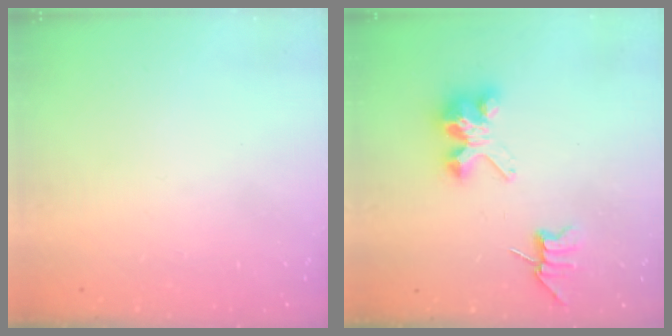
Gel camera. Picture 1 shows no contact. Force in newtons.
{"total": 7.8, "press": 7.8, "slide": 0.5}